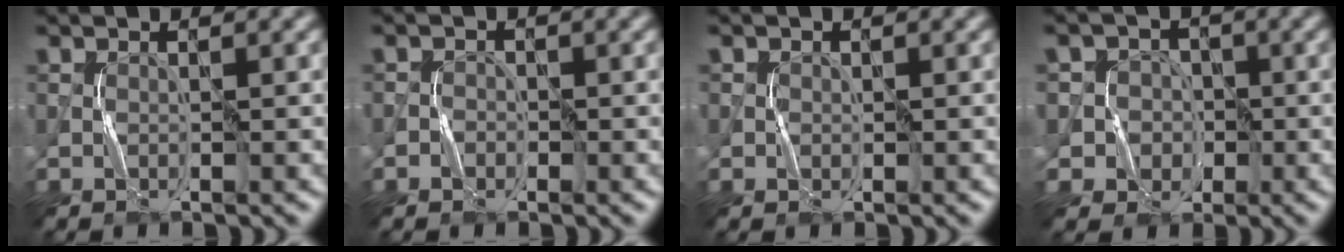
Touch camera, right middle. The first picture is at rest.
{"total": 1.0, "force": [-0.5, 0.9, 0.1], "torque": [0.008, 0.005, -0.011]}
{"total": 0.7, "force": [0.0, 0.7, 0.1], "torque": [0.002, 0.000, -0.003]}
{"total": 5.1, "force": [-0.8, 5.0, 0.7], "torque": [0.002, 0.024, -0.032]}